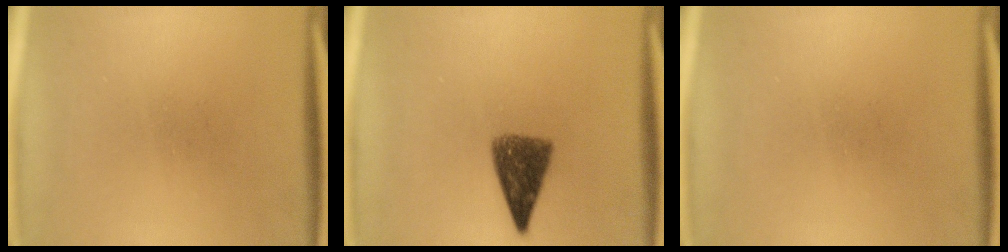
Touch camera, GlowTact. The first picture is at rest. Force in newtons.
{"total": 6.8}
{"total": 0.0}